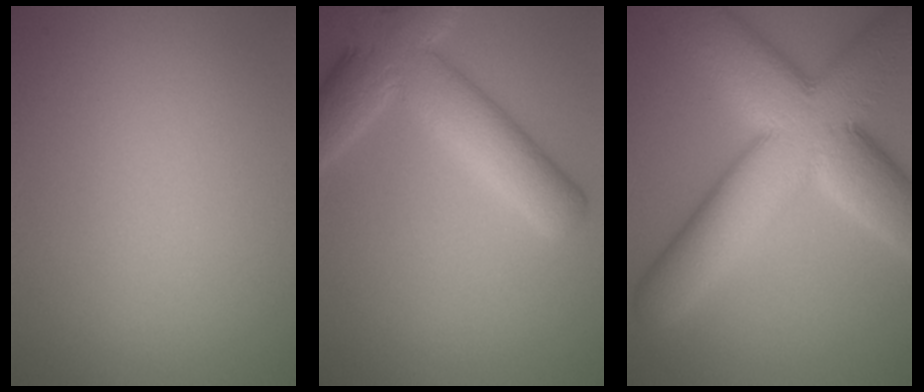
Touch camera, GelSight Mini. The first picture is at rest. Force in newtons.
{"total": 7.3, "press": 7.3, "slide": 0.3}
{"total": 14.3, "press": 14.3, "slide": 0.8}